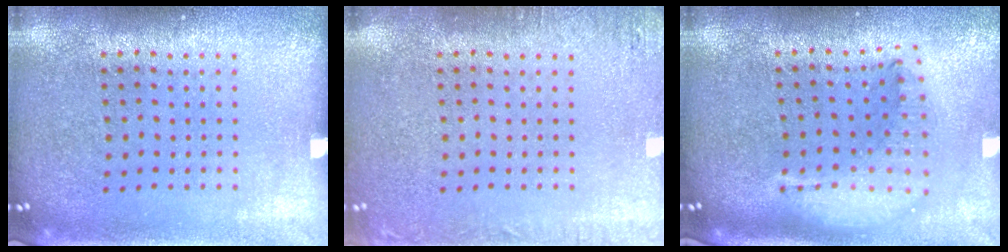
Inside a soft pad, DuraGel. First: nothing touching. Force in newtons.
{"total": 1.9, "press": 1.9, "slide": 0.2}
{"total": 2.2, "press": 1.7, "slide": 1.3}